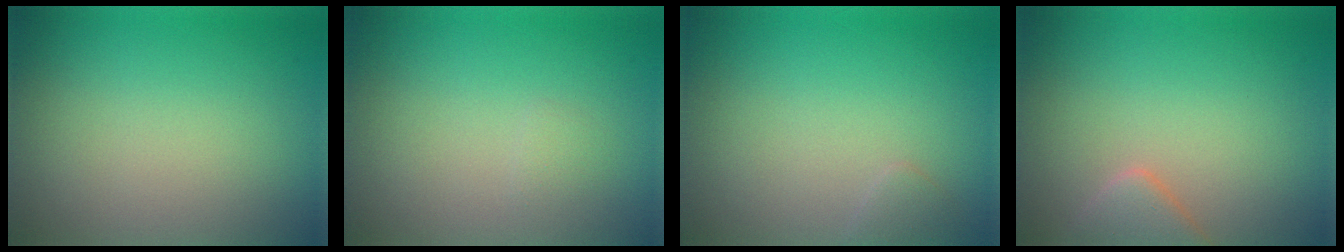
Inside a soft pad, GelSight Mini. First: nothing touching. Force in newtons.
{"total": 0.6, "press": 0.6, "slide": 0.1}
{"total": 0.8, "press": 0.8, "slide": 0.0}
{"total": 2.3, "press": 2.3, "slide": 0.2}